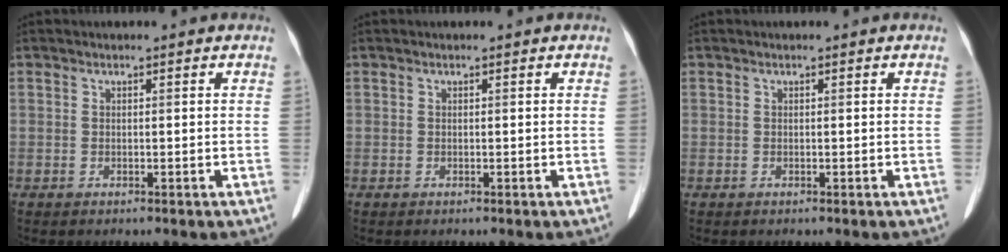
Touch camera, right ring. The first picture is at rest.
{"total": 0.0}
{"total": 0.0}